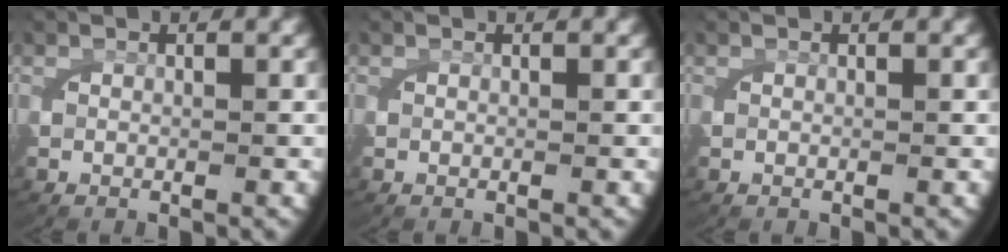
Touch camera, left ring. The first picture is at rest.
{"total": 0.0}
{"total": 0.0}